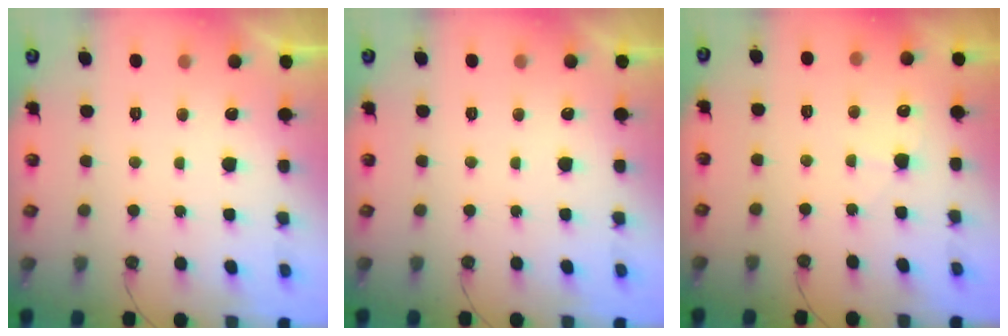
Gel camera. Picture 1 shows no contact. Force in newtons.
{"total": 0.0}
{"total": 4.5, "press": 4.5, "slide": 0.4}